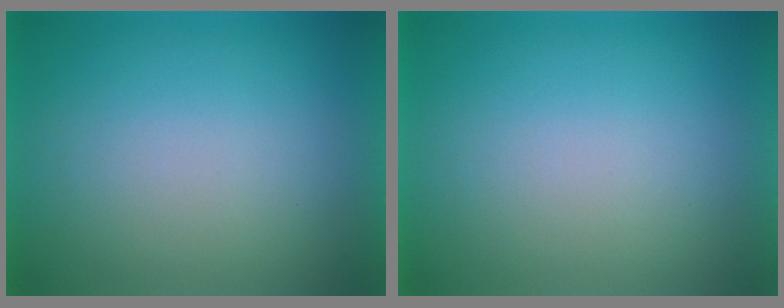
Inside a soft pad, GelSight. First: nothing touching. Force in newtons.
{"total": 0.0}